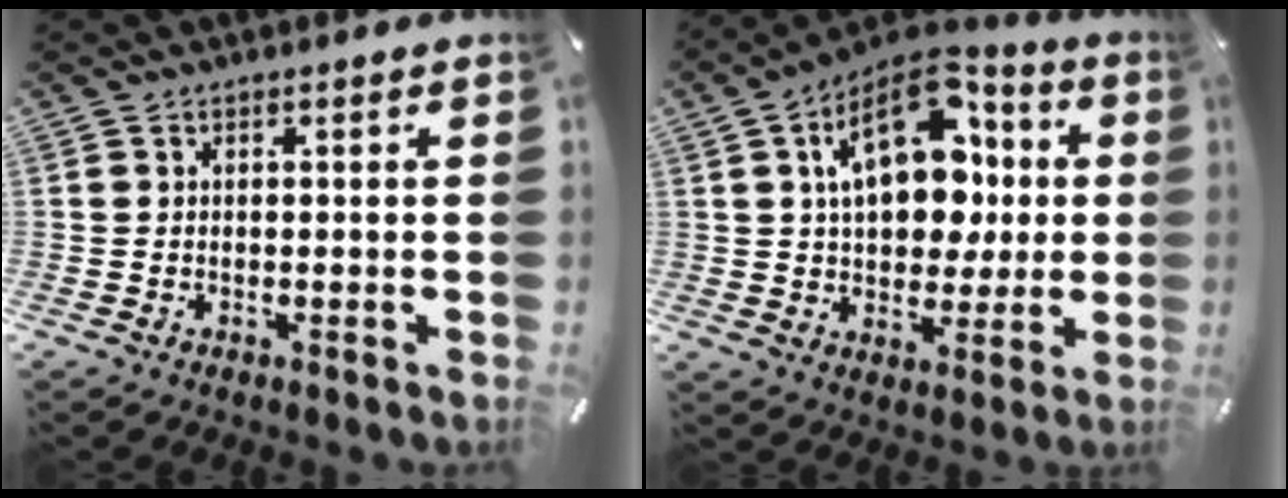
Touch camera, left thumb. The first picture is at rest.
{"total": 19.0, "force": [5.0, 12.6, 13.3], "torque": [-0.225, -0.018, 0.089]}